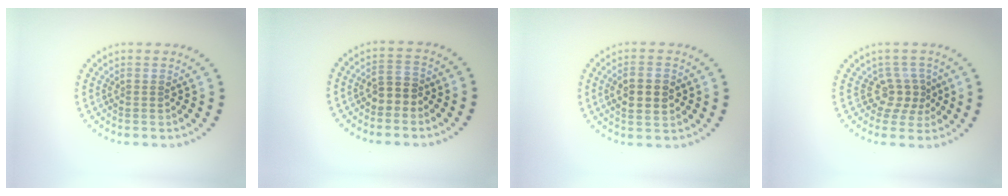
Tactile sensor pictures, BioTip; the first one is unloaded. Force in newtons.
{"total": 2.4, "press": 2.4, "slide": 0.7}
{"total": 3.5, "press": 3.5, "slide": 0.2}
{"total": 2.5, "press": 1.7, "slide": 1.8}